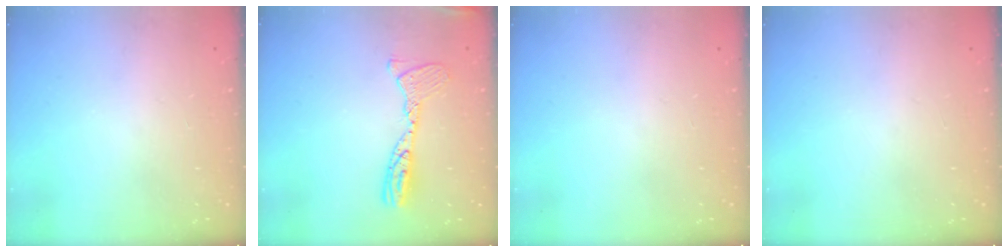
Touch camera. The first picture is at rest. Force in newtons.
{"total": 12.0, "press": 11.9, "slide": 1.1}
{"total": 0.0}
{"total": 1.0, "press": 0.0, "slide": 1.0}